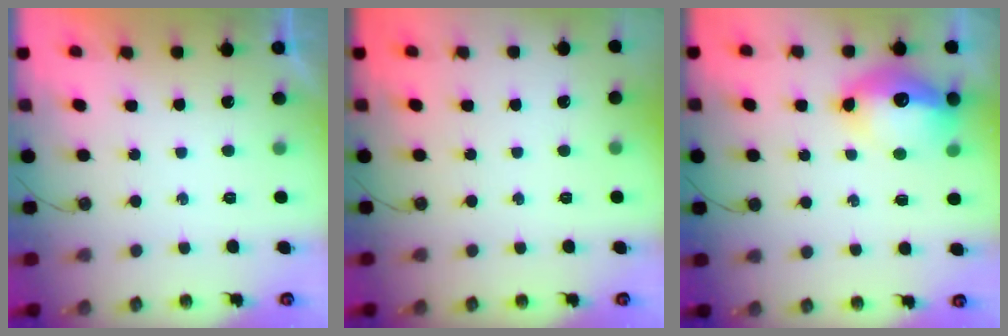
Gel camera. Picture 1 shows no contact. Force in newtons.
{"total": 0.0}
{"total": 14.1, "press": 14.1, "slide": 1.3}